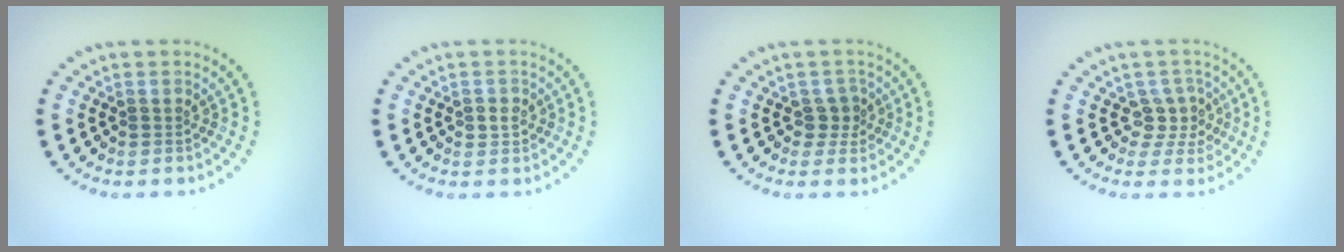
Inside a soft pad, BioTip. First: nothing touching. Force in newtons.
{"total": 1.2, "press": 1.2, "slide": 0.3}
{"total": 1.7, "press": 1.4, "slide": 1.0}
{"total": 2.2, "press": 1.7, "slide": 1.4}